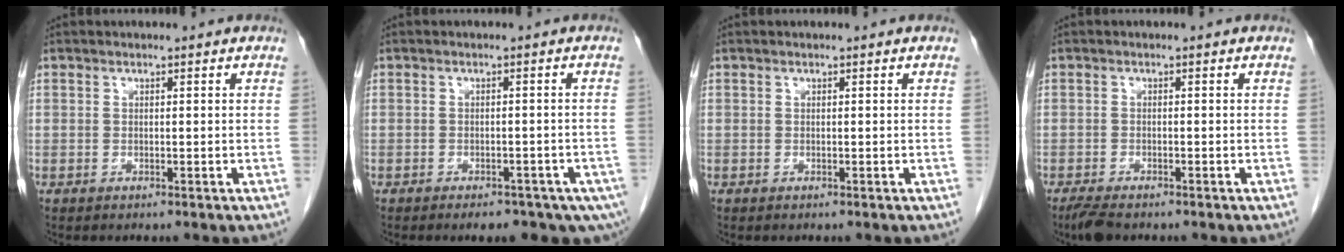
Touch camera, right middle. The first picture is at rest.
{"total": 9.9, "force": [-6.7, 4.4, 5.9], "torque": [-0.072, -0.009, -0.078]}
{"total": 0.0}
{"total": 3.0, "force": [-2.4, 0.8, 1.7], "torque": [-0.038, -0.008, -0.040]}